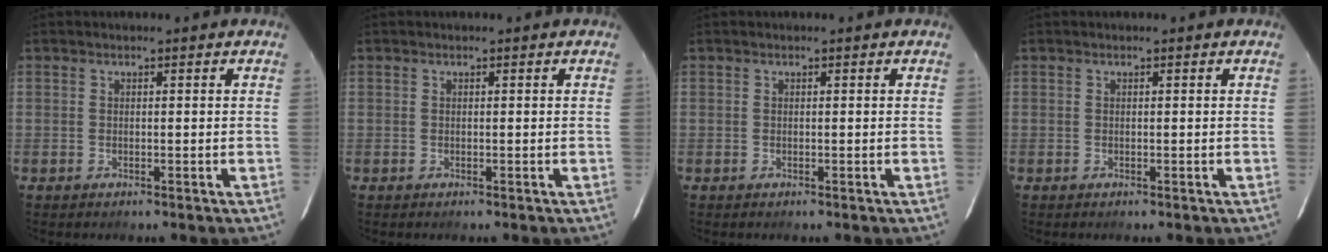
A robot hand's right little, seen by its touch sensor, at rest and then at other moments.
{"total": 0.0}
{"total": 0.0}
{"total": 0.0}